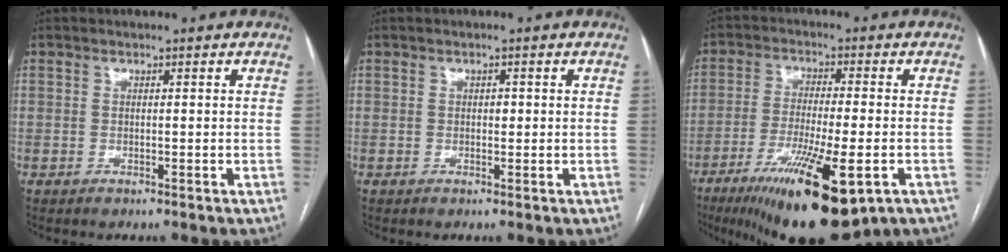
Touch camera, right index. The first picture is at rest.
{"total": 0.9, "force": [0.0, 0.6, 0.7], "torque": [-0.008, 0.002, 0.000]}
{"total": 18.0, "force": [-9.2, 3.4, 15.0], "torque": [-0.222, -0.040, -0.142]}